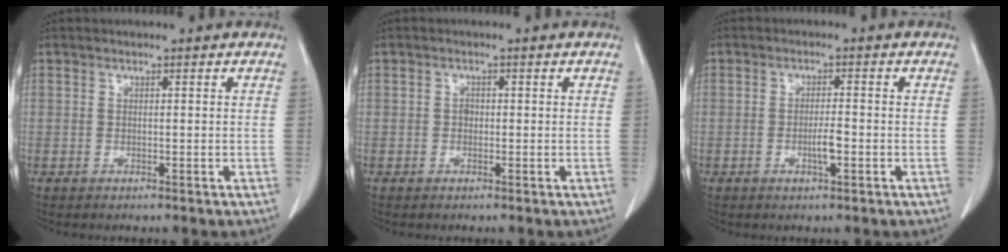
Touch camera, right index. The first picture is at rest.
{"total": 0.8, "force": [0.0, 0.7, 0.5], "torque": [-0.004, 0.004, 0.000]}
{"total": 2.6, "force": [-0.8, 0.3, 2.4], "torque": [-0.043, 0.001, -0.011]}